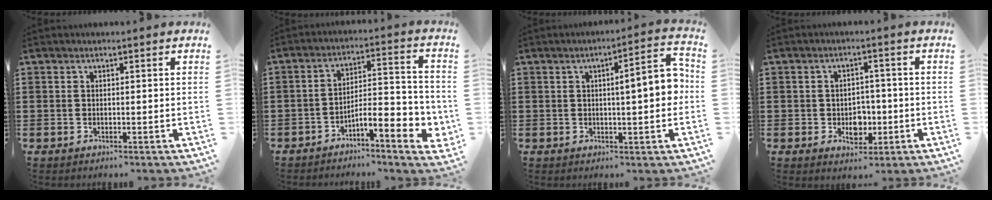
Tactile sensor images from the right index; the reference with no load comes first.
{"total": 6.9, "force": [-3.8, 1.9, 5.5], "torque": [-0.084, -0.014, -0.071]}
{"total": 6.7, "force": [0.4, 1.1, 6.6], "torque": [-0.096, -0.008, -0.002]}
{"total": 3.9, "force": [-0.9, 3.1, 2.2], "torque": [-0.033, -0.002, -0.021]}